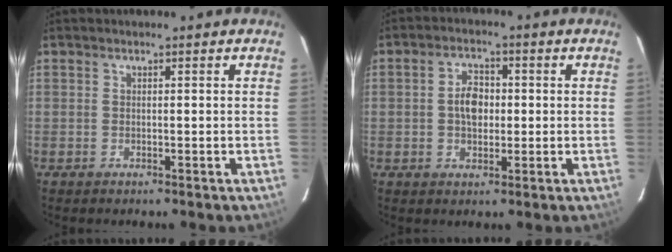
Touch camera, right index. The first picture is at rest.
{"total": 5.2, "force": [0.0, 3.5, 3.8], "torque": [-0.066, 0.011, 0.001]}